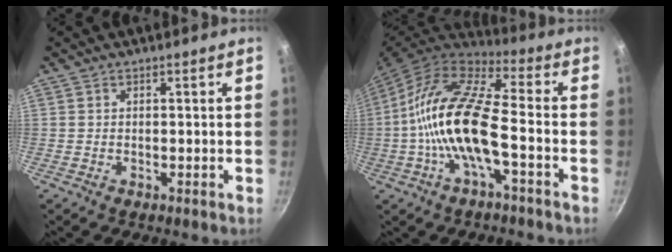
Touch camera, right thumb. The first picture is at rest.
{"total": 16.9, "force": [-3.3, 5.8, 15.5], "torque": [-0.296, 0.038, -0.080]}